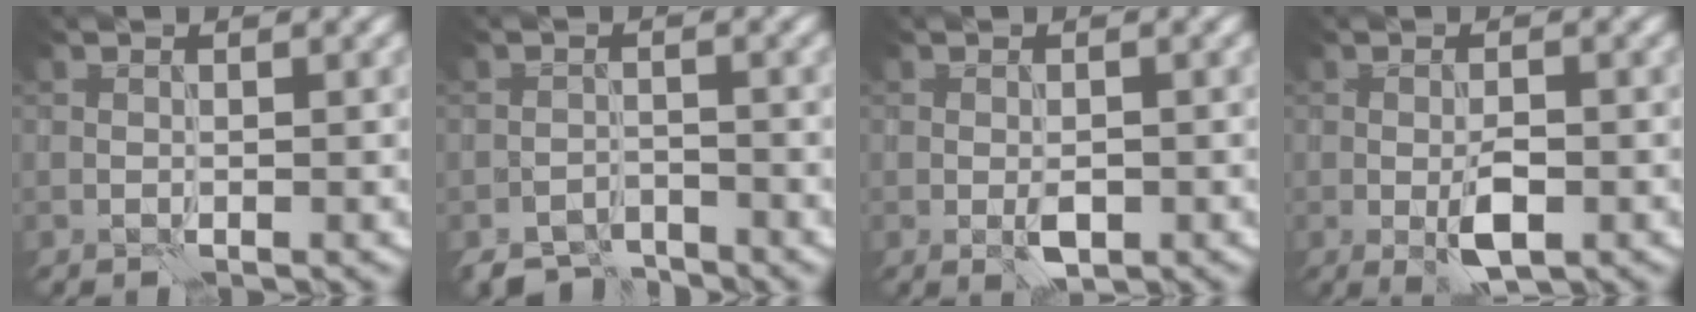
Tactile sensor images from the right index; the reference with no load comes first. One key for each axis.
{"total": 3.6, "fx": -3.4, "fy": 1.1, "fz": 0.5, "tx": -0.003, "ty": -0.004, "tz": -0.065}
{"total": 1.9, "fx": -0.6, "fy": 0.9, "fz": 1.6, "tx": -0.028, "ty": 0.000, "tz": -0.010}
{"total": 3.4, "fx": -1.1, "fy": 1.2, "fz": 2.9, "tx": -0.053, "ty": -0.002, "tz": -0.018}